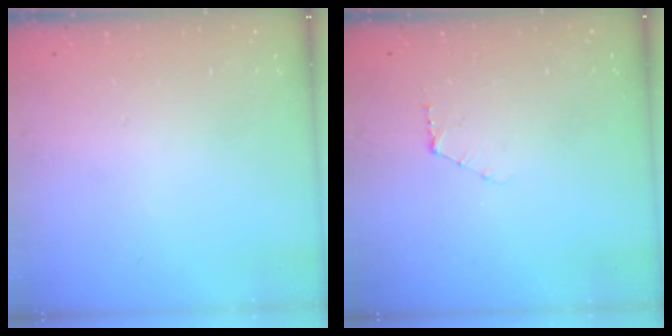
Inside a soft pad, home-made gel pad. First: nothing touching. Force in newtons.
{"total": 3.1, "press": 3.1, "slide": 0.4}